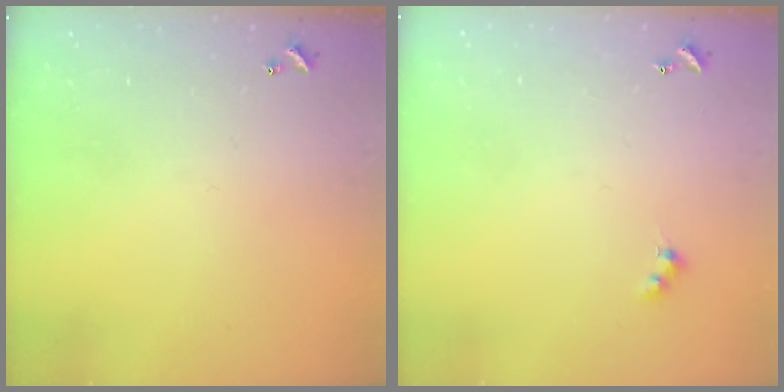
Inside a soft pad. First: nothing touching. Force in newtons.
{"total": 3.0, "press": 2.9, "slide": 0.5}